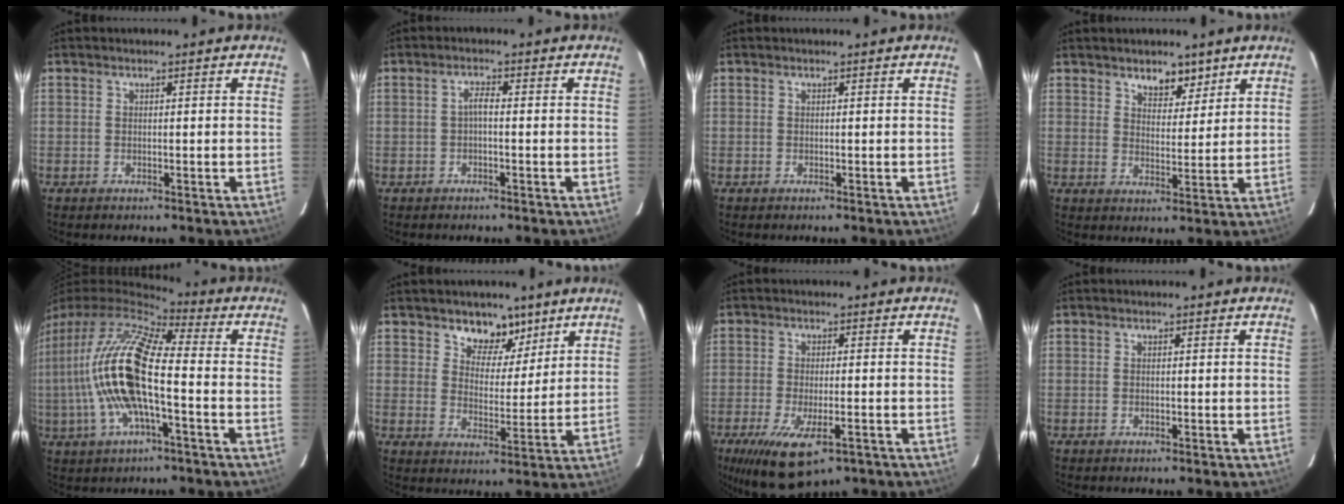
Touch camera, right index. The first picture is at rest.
{"total": 1.5, "force": [-0.4, 0.4, 1.4], "torque": [-0.028, 0.007, -0.008]}
{"total": 0.0}
{"total": 5.5, "force": [4.0, 2.7, 2.6], "torque": [-0.028, -0.006, 0.064]}
{"total": 18.7, "force": [-2.2, 5.3, 17.8], "torque": [-0.334, -0.008, -0.049]}
{"total": 7.6, "force": [5.4, 4.6, 2.6], "torque": [-0.027, -0.013, 0.084]}
{"total": 12.8, "force": [-7.3, 4.5, 9.5], "torque": [-0.197, -0.043, -0.116]}
{"total": 0.0}